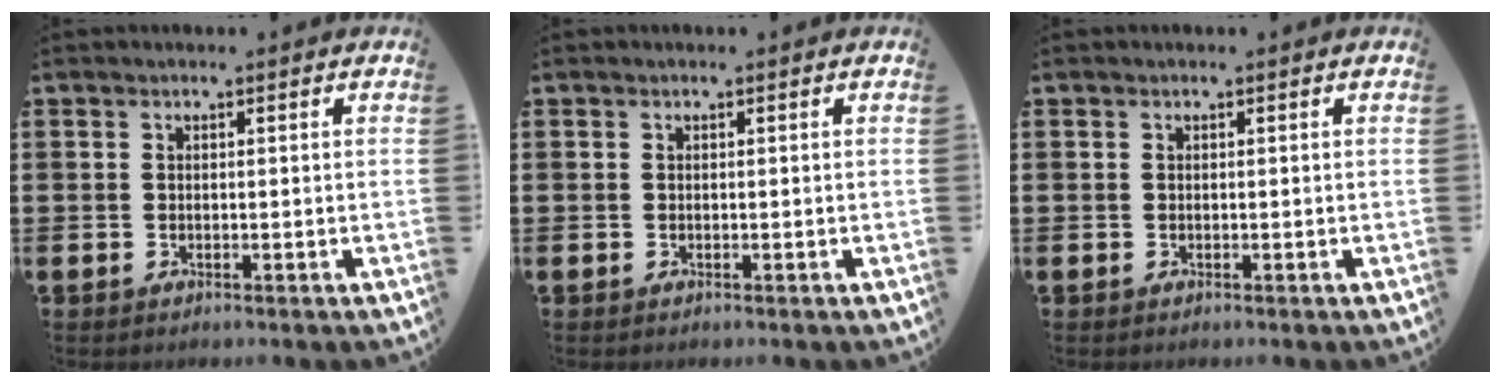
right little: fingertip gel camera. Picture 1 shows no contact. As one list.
[{"total": 0.0}, {"total": 0.0}]